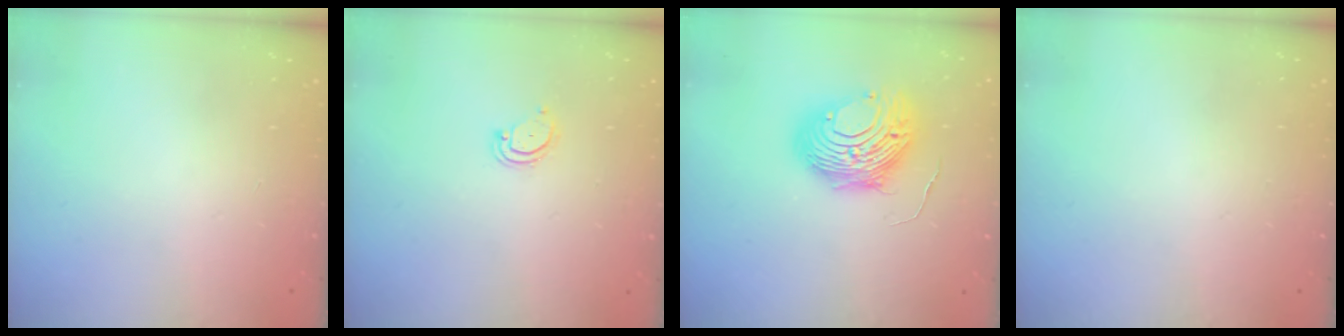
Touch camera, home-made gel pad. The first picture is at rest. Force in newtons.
{"total": 3.1, "press": 3.1, "slide": 0.3}
{"total": 13.0, "press": 12.9, "slide": 1.4}
{"total": 0.0}